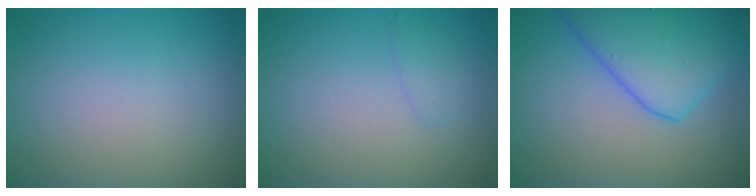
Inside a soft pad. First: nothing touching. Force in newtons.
{"total": 1.0, "press": 0.9, "slide": 0.1}
{"total": 7.4, "press": 7.4, "slide": 0.4}